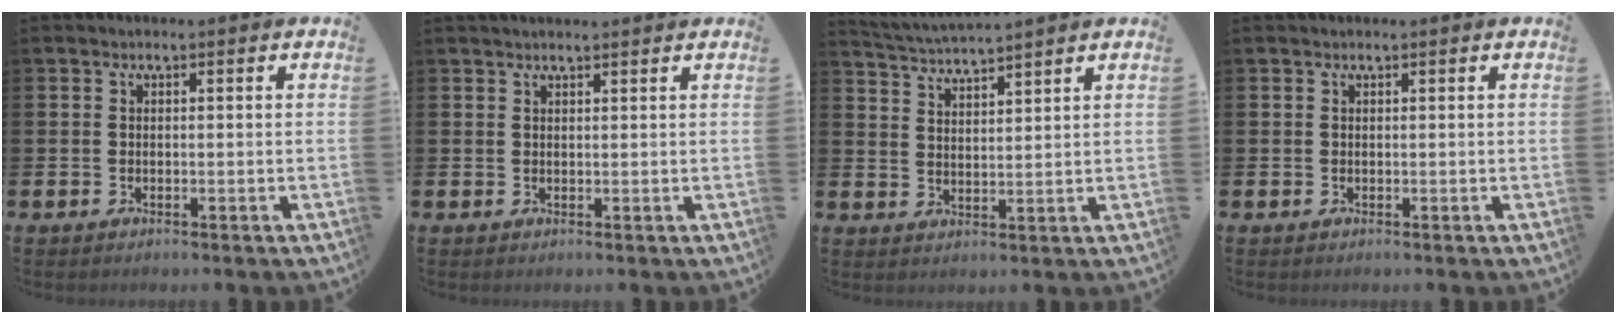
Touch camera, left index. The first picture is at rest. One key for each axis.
{"total": 1.2, "fx": 1.2, "fy": 0.0, "fz": 0.3, "tx": 0.004, "ty": -0.006, "tz": 0.020}
{"total": 3.7, "fx": 3.6, "fy": -0.4, "fz": 0.0, "tx": -0.017, "ty": -0.022, "tz": 0.064}
{"total": 0.0}